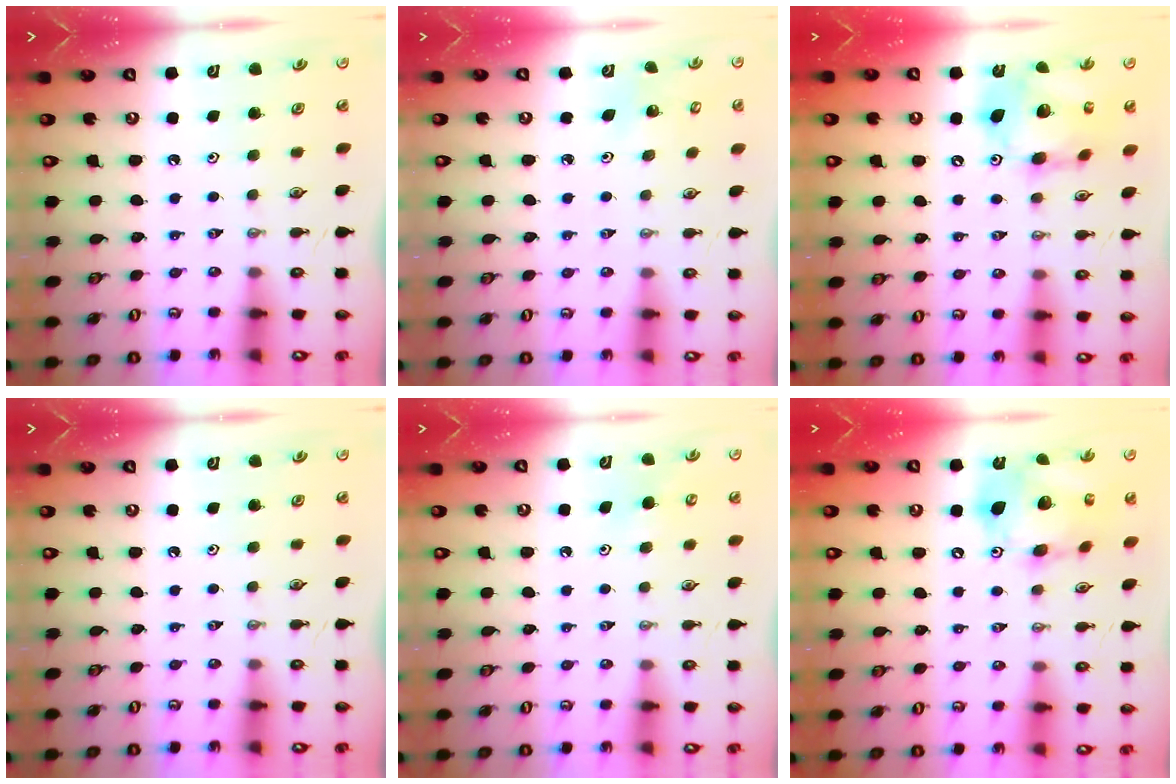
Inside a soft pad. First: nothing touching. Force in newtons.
{"total": 2.8, "press": 2.8, "slide": 0.3}
{"total": 14.8, "press": 14.7, "slide": 1.6}
{"total": 0.0}
{"total": 4.0, "press": 4.0, "slide": 0.1}
{"total": 16.0, "press": 15.9, "slide": 2.0}